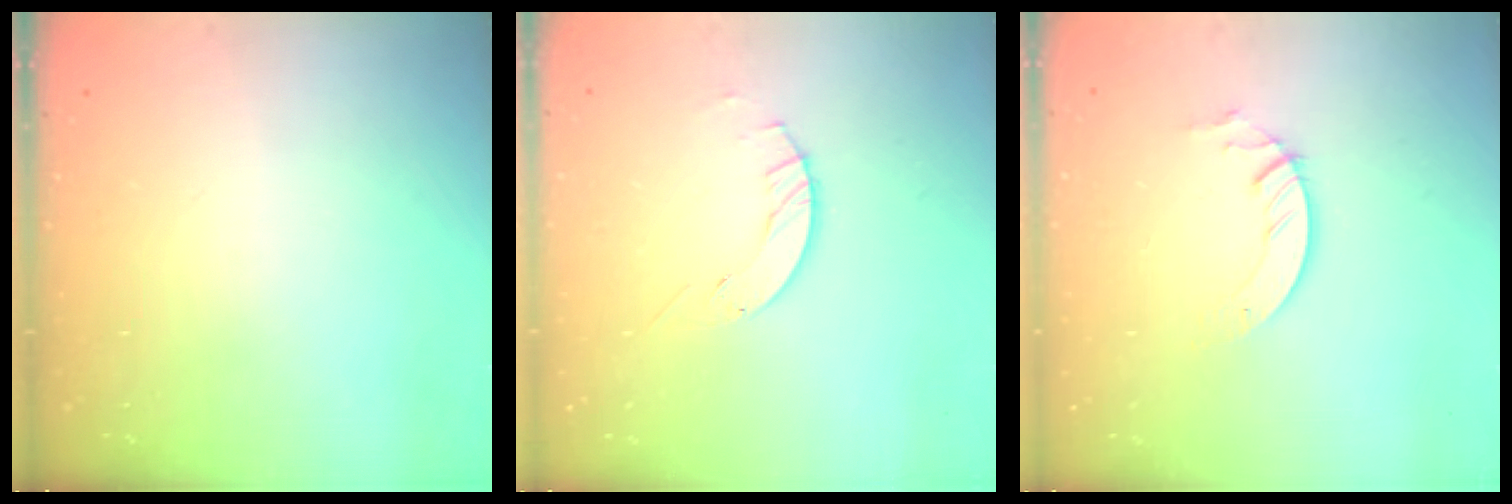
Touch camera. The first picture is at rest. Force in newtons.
{"total": 3.9, "press": 3.9, "slide": 0.4}
{"total": 3.4, "press": 3.4, "slide": 0.3}